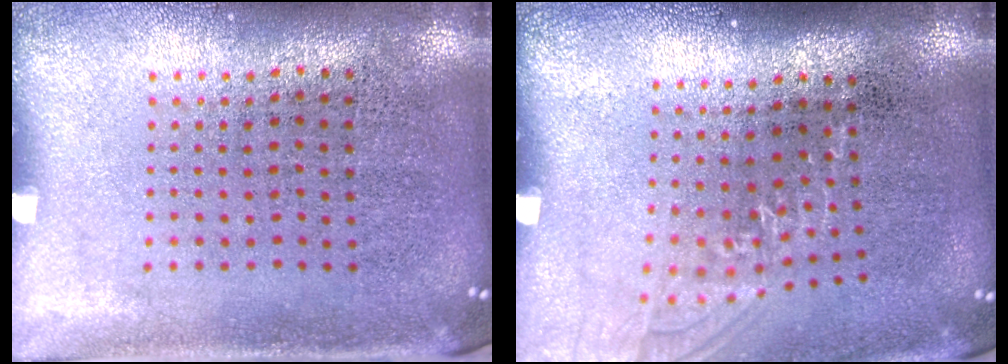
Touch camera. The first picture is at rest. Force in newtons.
{"total": 1.1, "press": 0.9, "slide": 0.6}